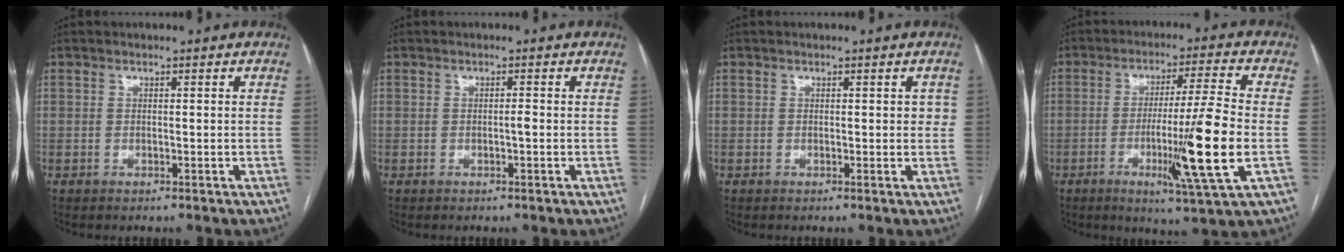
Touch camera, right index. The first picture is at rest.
{"total": 0.8, "force": [-0.2, 0.1, 0.8], "torque": [-0.012, 0.002, -0.004]}
{"total": 2.0, "force": [0.4, 1.2, 1.6], "torque": [-0.014, 0.006, 0.002]}
{"total": 14.4, "force": [-3.2, -1.3, 14.0], "torque": [-0.241, -0.026, -0.058]}